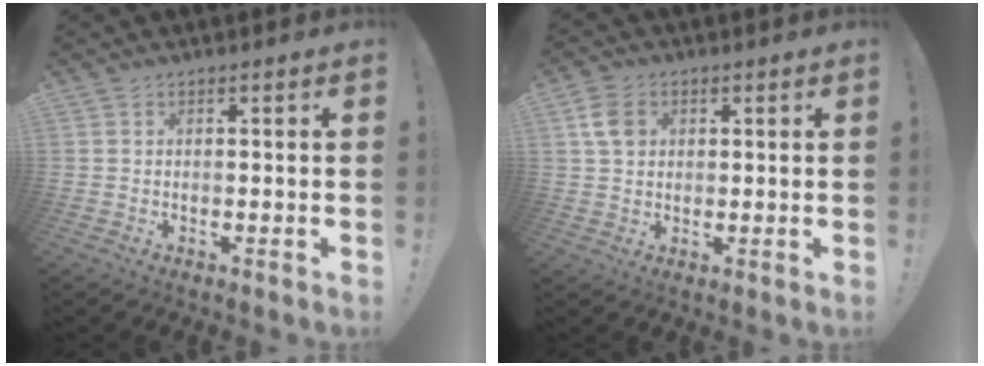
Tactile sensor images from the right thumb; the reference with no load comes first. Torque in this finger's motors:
{"motor_torque": [-0.07, 0.11, 0.25, 0.07, 0.02]}